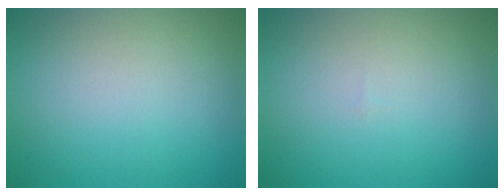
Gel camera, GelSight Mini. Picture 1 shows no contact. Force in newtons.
{"total": 0.0}